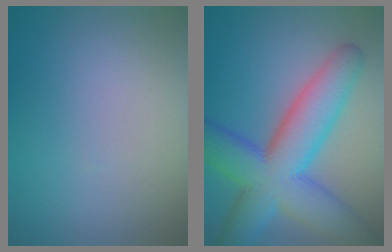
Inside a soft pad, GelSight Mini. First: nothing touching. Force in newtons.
{"total": 10.5, "press": 10.5, "slide": 0.2}